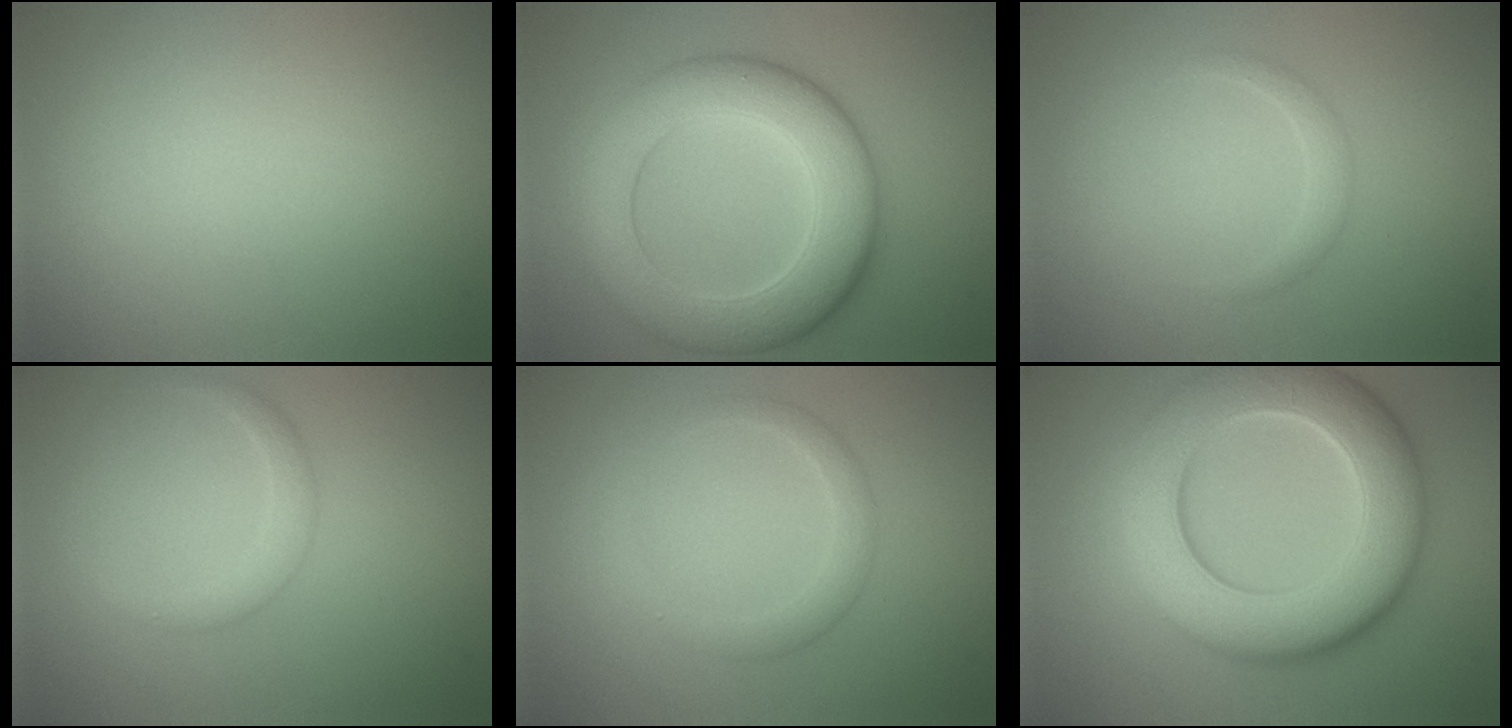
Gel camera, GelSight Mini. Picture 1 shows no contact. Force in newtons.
{"total": 8.8, "press": 8.8, "slide": 0.1}
{"total": 1.1, "press": 1.1, "slide": 0.1}
{"total": 1.7, "press": 1.7, "slide": 0.1}
{"total": 2.0, "press": 2.0, "slide": 0.1}
{"total": 10.8, "press": 10.8, "slide": 0.4}